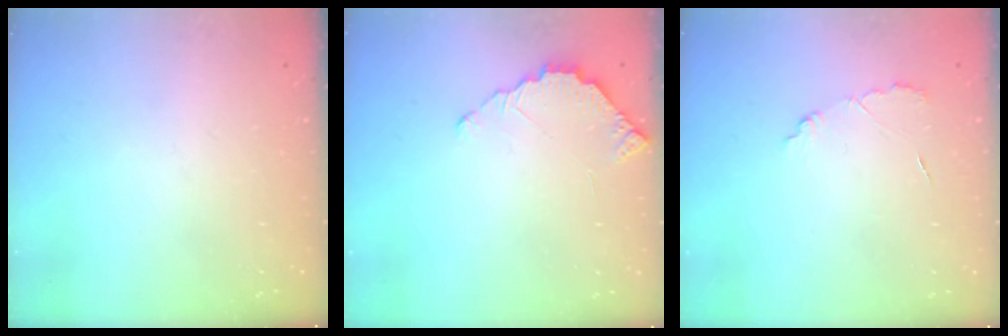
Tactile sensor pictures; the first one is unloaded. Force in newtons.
{"total": 2.8, "press": 2.8, "slide": 0.3}
{"total": 4.7, "press": 4.7, "slide": 0.4}